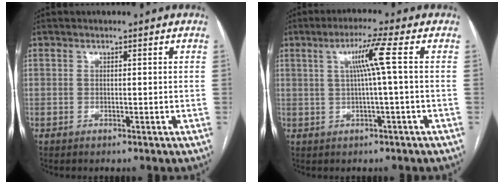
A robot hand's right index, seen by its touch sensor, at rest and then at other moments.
{"total": 5.5, "force": [1.0, -1.3, 5.3], "torque": [-0.097, 0.007, 0.021]}